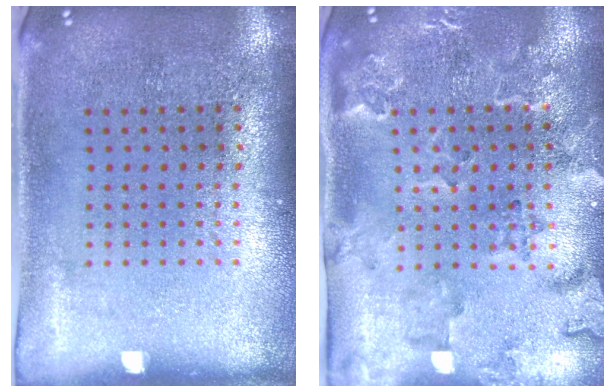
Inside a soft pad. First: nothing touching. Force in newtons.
{"total": 2.4, "press": 2.2, "slide": 0.8}